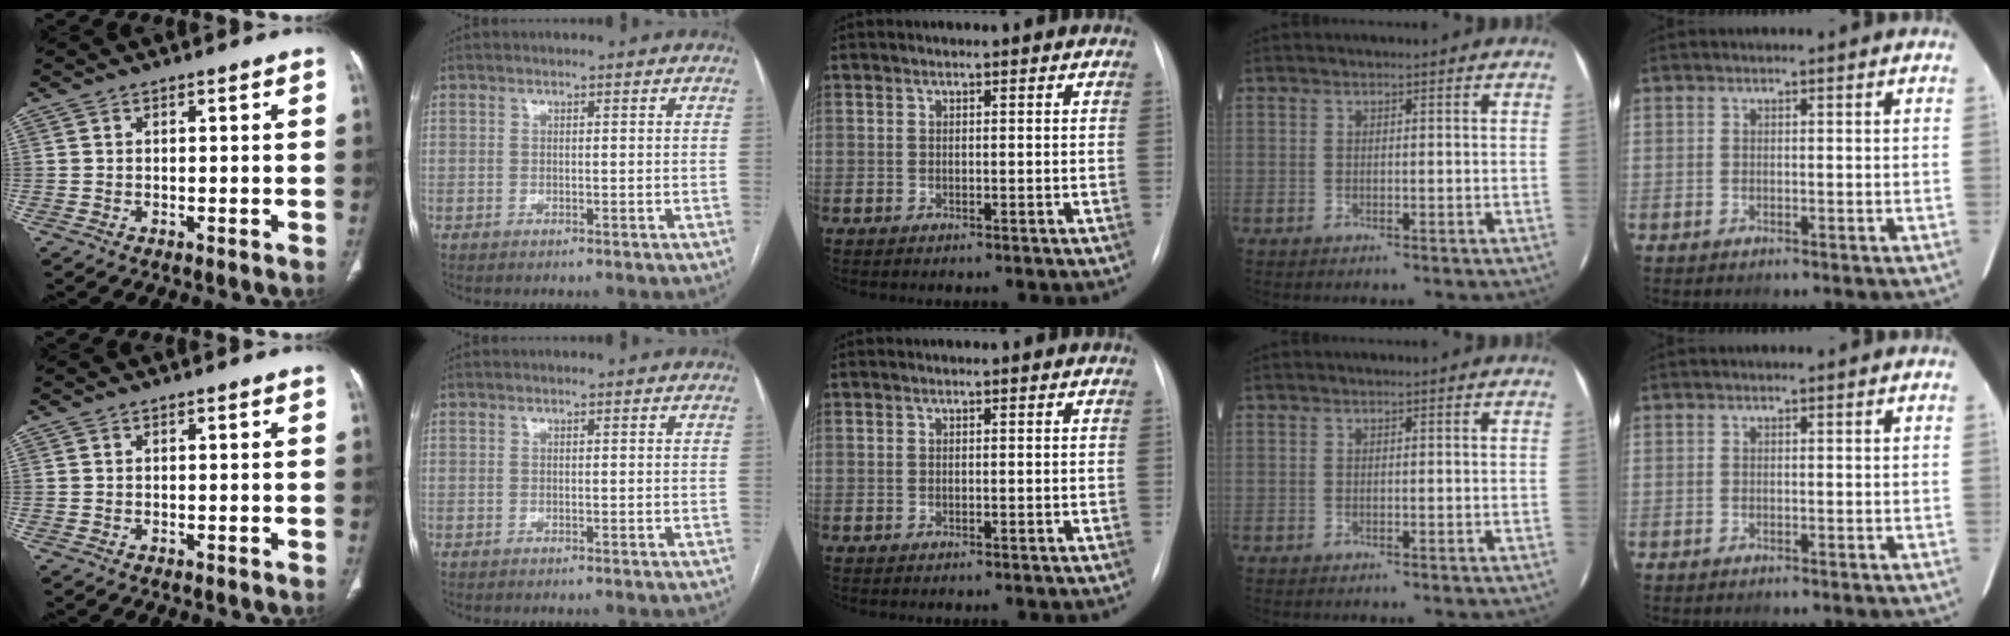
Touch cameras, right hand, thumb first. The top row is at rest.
{}